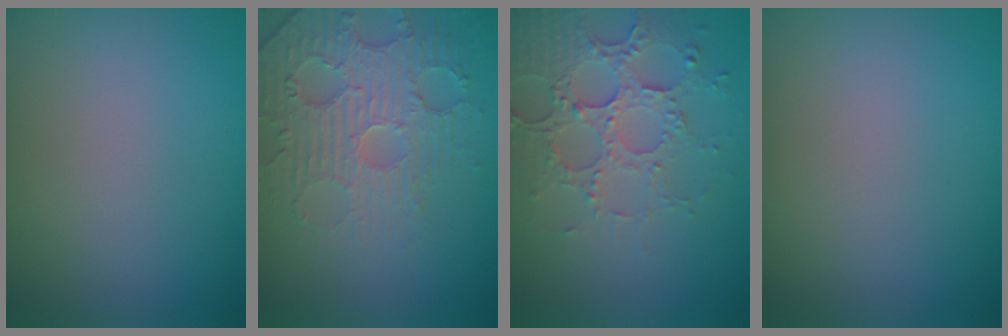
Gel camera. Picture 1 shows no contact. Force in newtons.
{"total": 4.7, "press": 3.7, "slide": 2.8}
{"total": 5.2, "press": 3.8, "slide": 3.5}
{"total": 0.0}